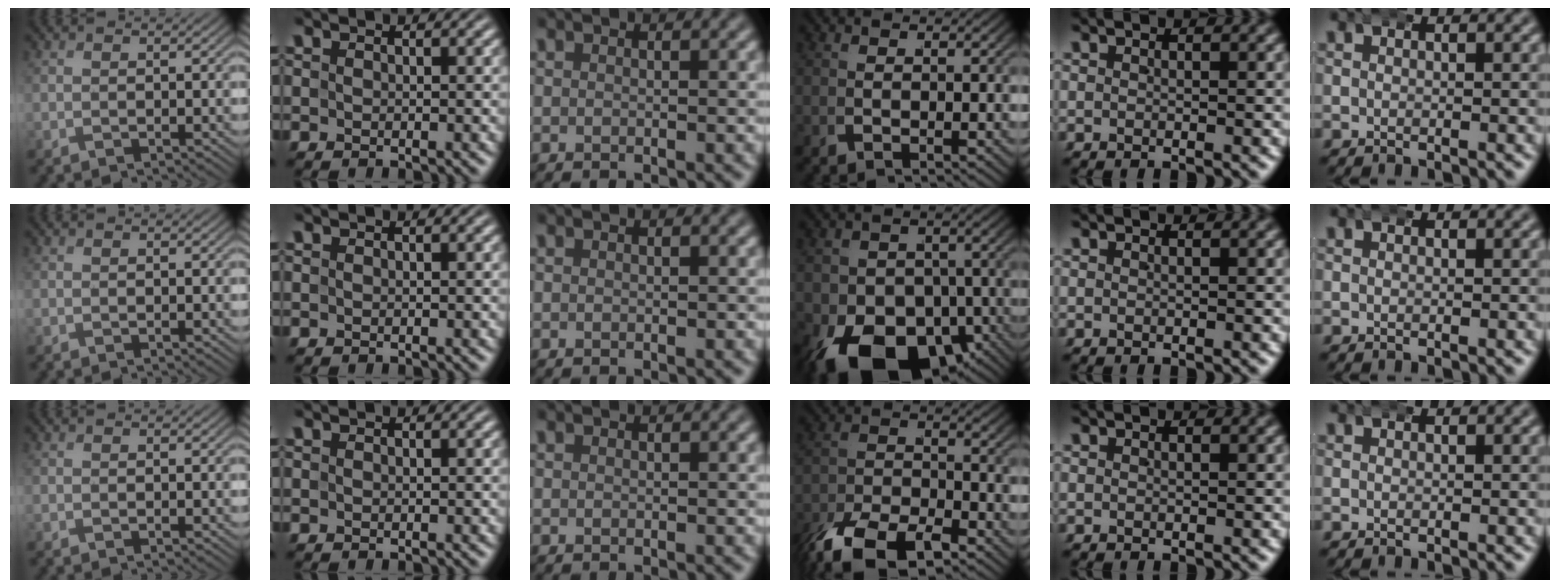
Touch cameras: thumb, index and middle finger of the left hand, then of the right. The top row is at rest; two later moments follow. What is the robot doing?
{"motion": "wrap", "object": "aluminum foil"}